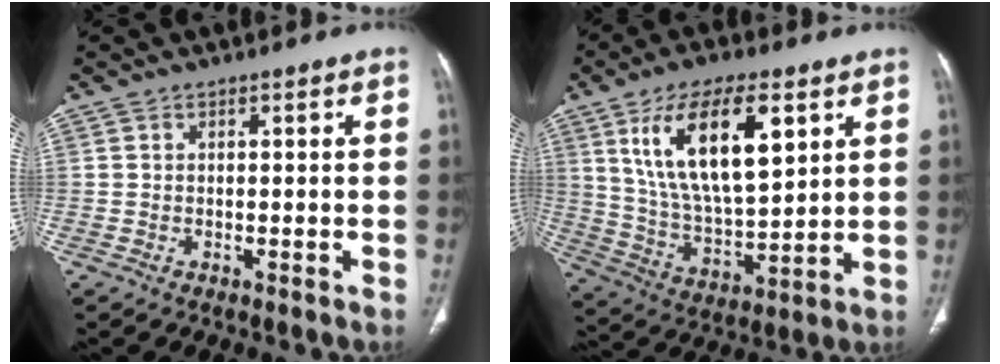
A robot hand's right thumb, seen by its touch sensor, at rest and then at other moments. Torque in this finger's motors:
{"motor_torque": [-0.41, 4.01, 1.27, 0.38, 0.21]}